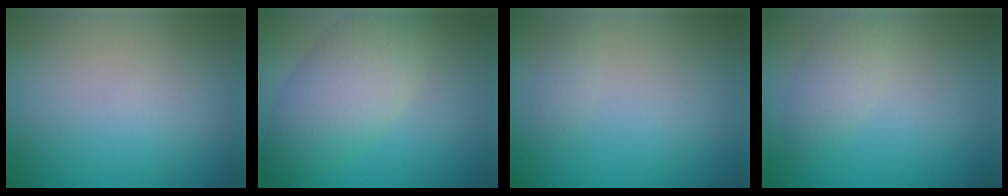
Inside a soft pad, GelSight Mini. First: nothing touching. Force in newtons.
{"total": 6.3, "press": 6.3, "slide": 0.4}
{"total": 0.7, "press": 0.7, "slide": 0.1}
{"total": 2.2, "press": 2.2, "slide": 0.1}